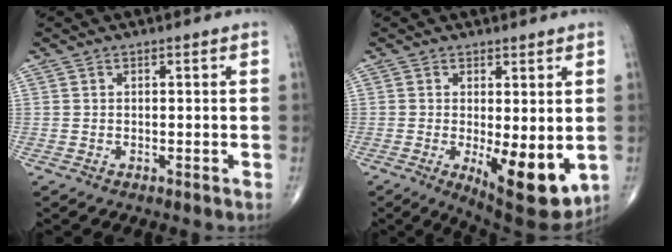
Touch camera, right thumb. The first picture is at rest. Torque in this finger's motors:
{"motor_torque": [1.21, 2.37, 0.15, -0.21, 0.34]}